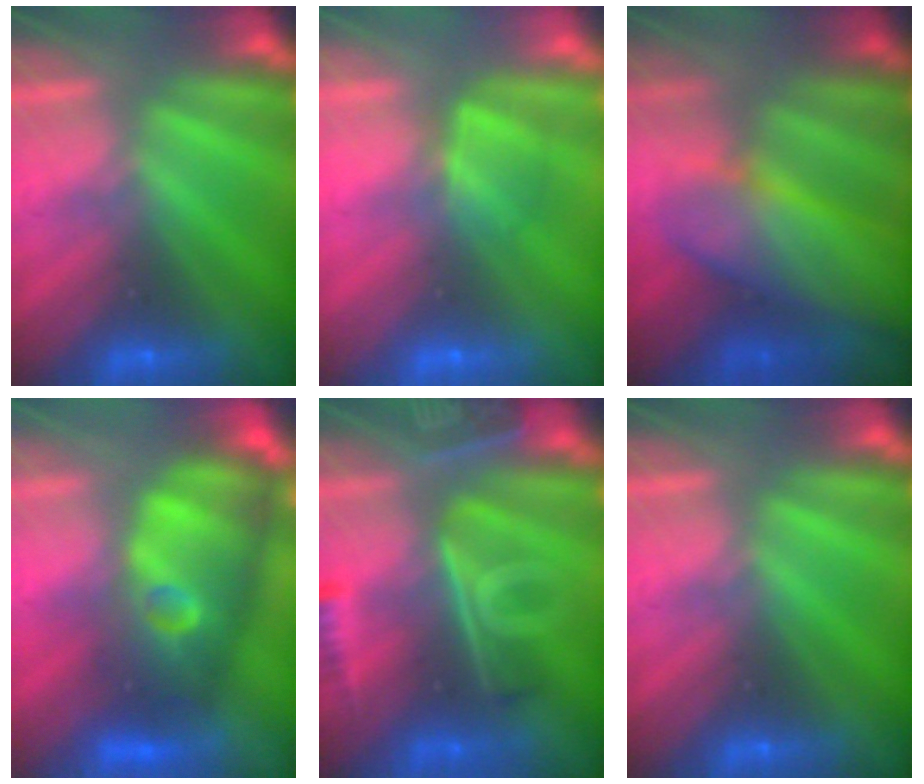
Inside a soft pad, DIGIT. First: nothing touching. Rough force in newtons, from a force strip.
{"total": 4.8}
{"total": 7.1}
{"total": 9.5}
{"total": 7.0}
{"total": 0.0}